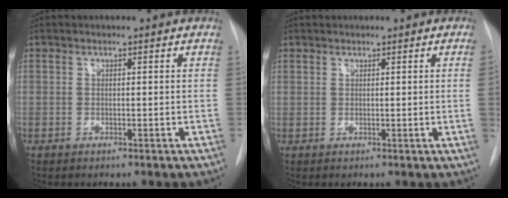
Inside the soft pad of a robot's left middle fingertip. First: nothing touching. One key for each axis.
{"total": 1.0, "fx": 0.3, "fy": -0.4, "fz": 0.9, "tx": -0.017, "ty": -0.007, "tz": 0.005}